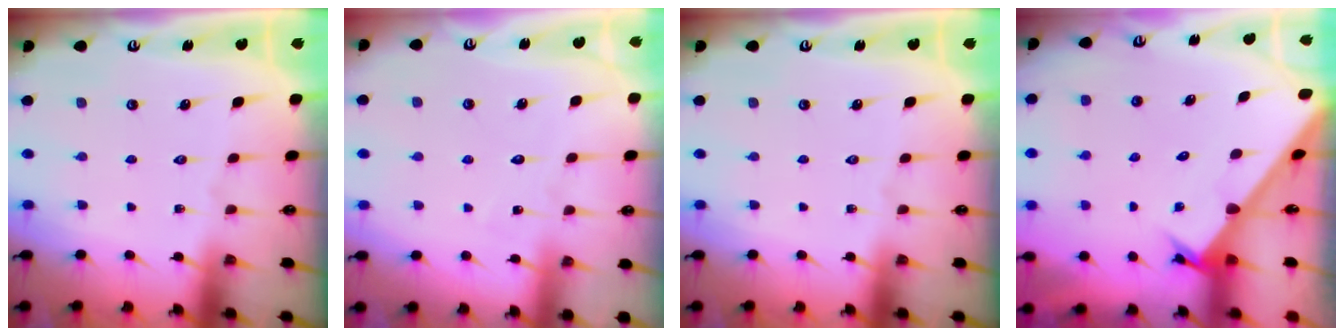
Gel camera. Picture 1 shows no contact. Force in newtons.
{"total": 5.4, "press": 5.4, "slide": 0.4}
{"total": 0.0}
{"total": 2.5, "press": 2.5, "slide": 0.2}